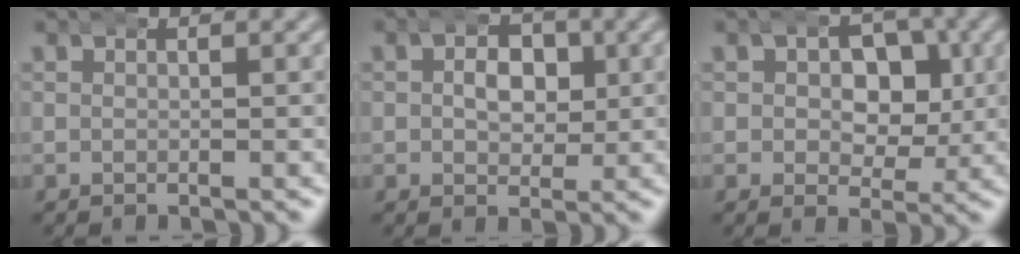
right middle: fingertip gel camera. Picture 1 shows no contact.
{"total": 3.5, "force": [0.3, 2.5, 2.5], "torque": [-0.029, -0.005, 0.005]}
{"total": 3.9, "force": [0.5, 3.1, 2.4], "torque": [-0.025, -0.014, 0.008]}